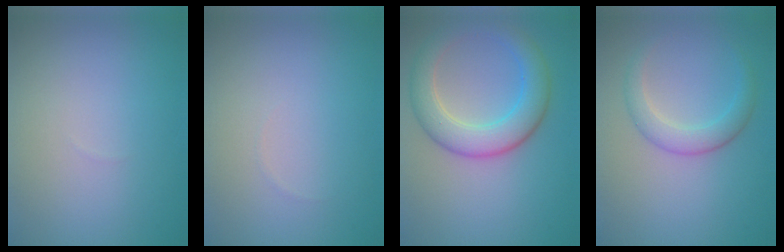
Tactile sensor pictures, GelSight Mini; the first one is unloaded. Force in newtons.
{"total": 0.0}
{"total": 5.6, "press": 5.6, "slide": 0.3}
{"total": 2.7, "press": 2.7, "slide": 0.1}